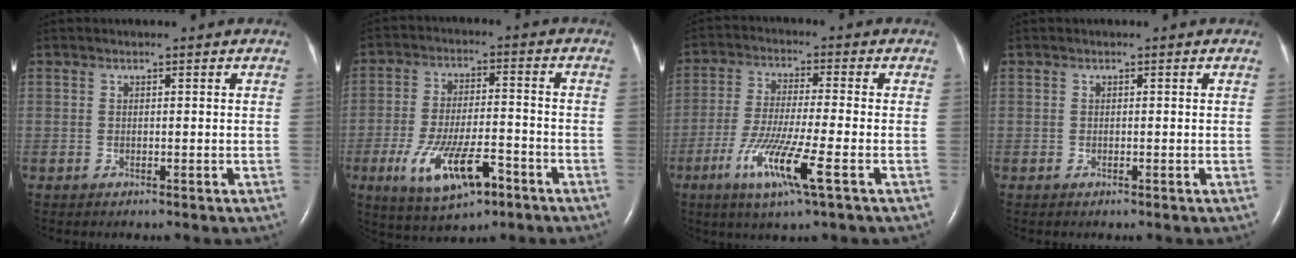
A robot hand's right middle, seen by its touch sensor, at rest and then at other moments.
{"total": 11.7, "force": [-5.6, 3.7, 9.6], "torque": [-0.182, -0.008, -0.089]}
{"total": 10.1, "force": [-4.4, -0.1, 9.1], "torque": [-0.179, -0.023, -0.085]}
{"total": 0.0}